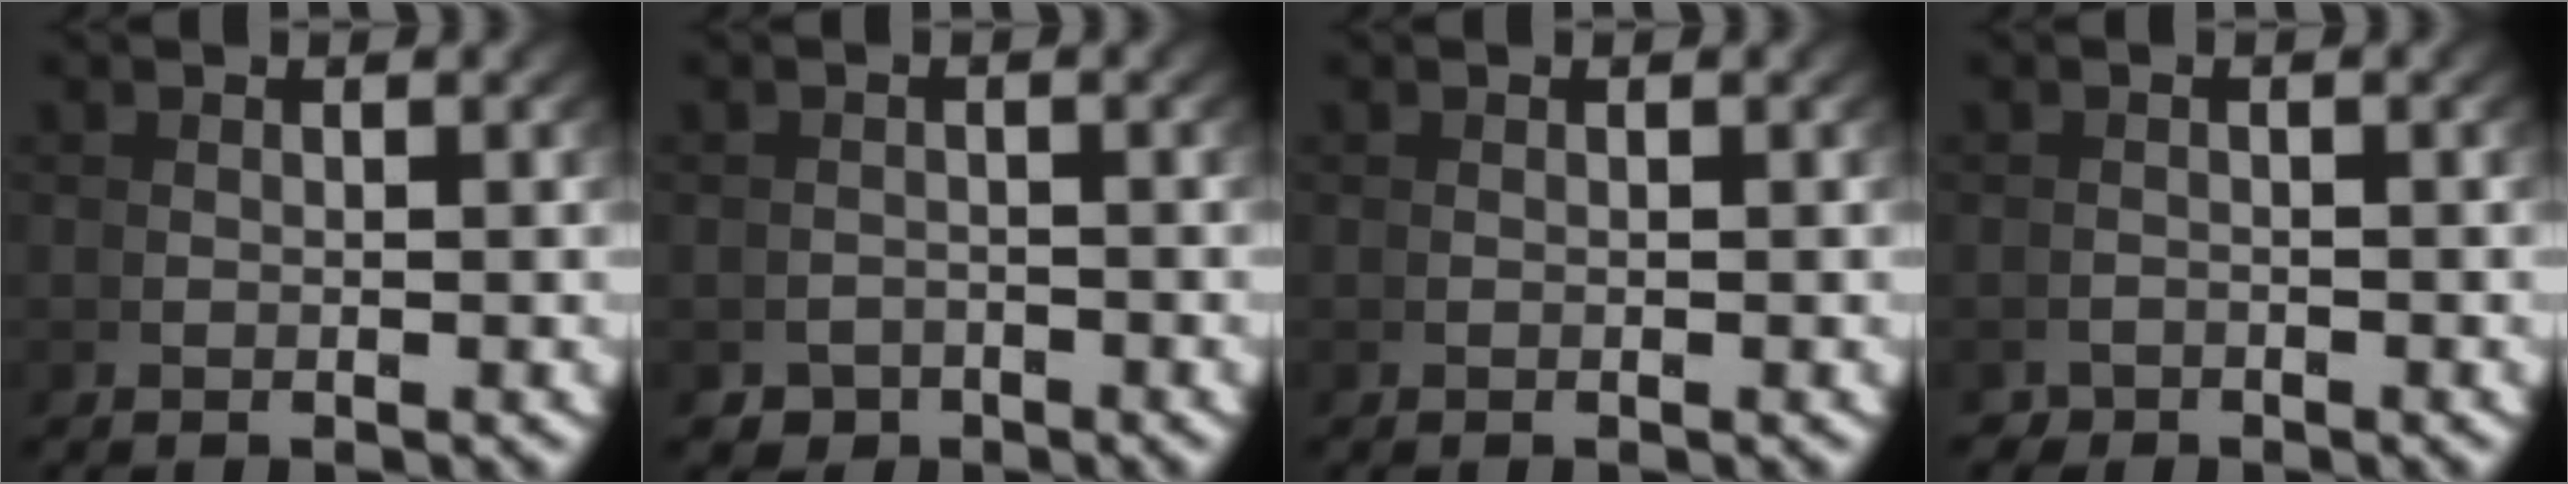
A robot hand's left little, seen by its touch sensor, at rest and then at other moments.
{"total": 2.5, "force": [-1.9, 1.5, -0.5], "torque": [0.015, -0.012, -0.031]}
{"total": 0.0}
{"total": 1.3, "force": [-1.0, -0.1, -0.8], "torque": [0.022, -0.006, -0.018]}